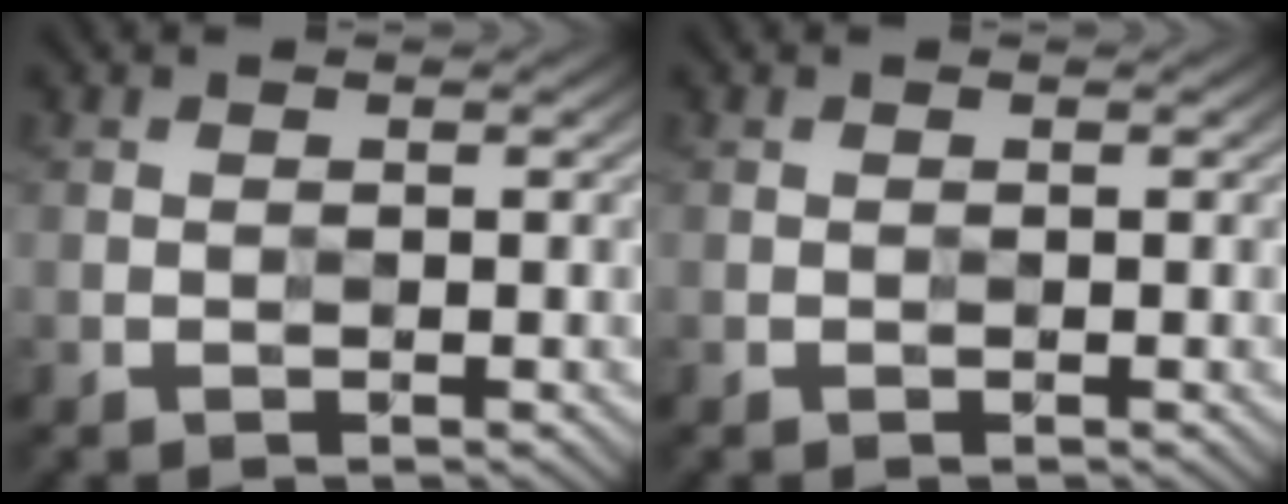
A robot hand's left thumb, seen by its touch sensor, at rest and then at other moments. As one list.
[{"total": 0.0}]